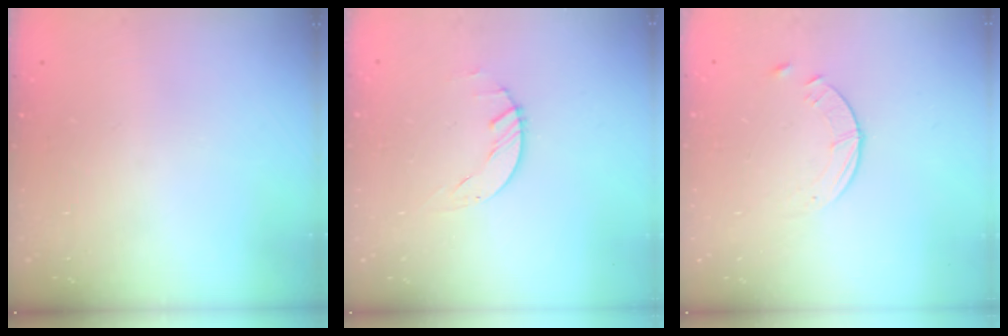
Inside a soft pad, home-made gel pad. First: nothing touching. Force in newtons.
{"total": 1.5, "press": 1.4, "slide": 0.1}
{"total": 3.0, "press": 3.0, "slide": 0.4}